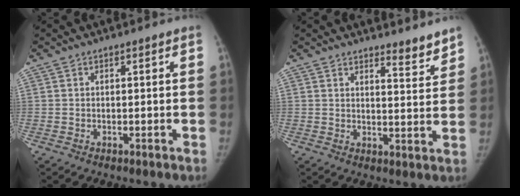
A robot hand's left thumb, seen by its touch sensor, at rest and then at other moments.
{"total": 4.4, "force": [4.1, 1.0, 1.5], "torque": [-0.003, -0.040, 0.056]}